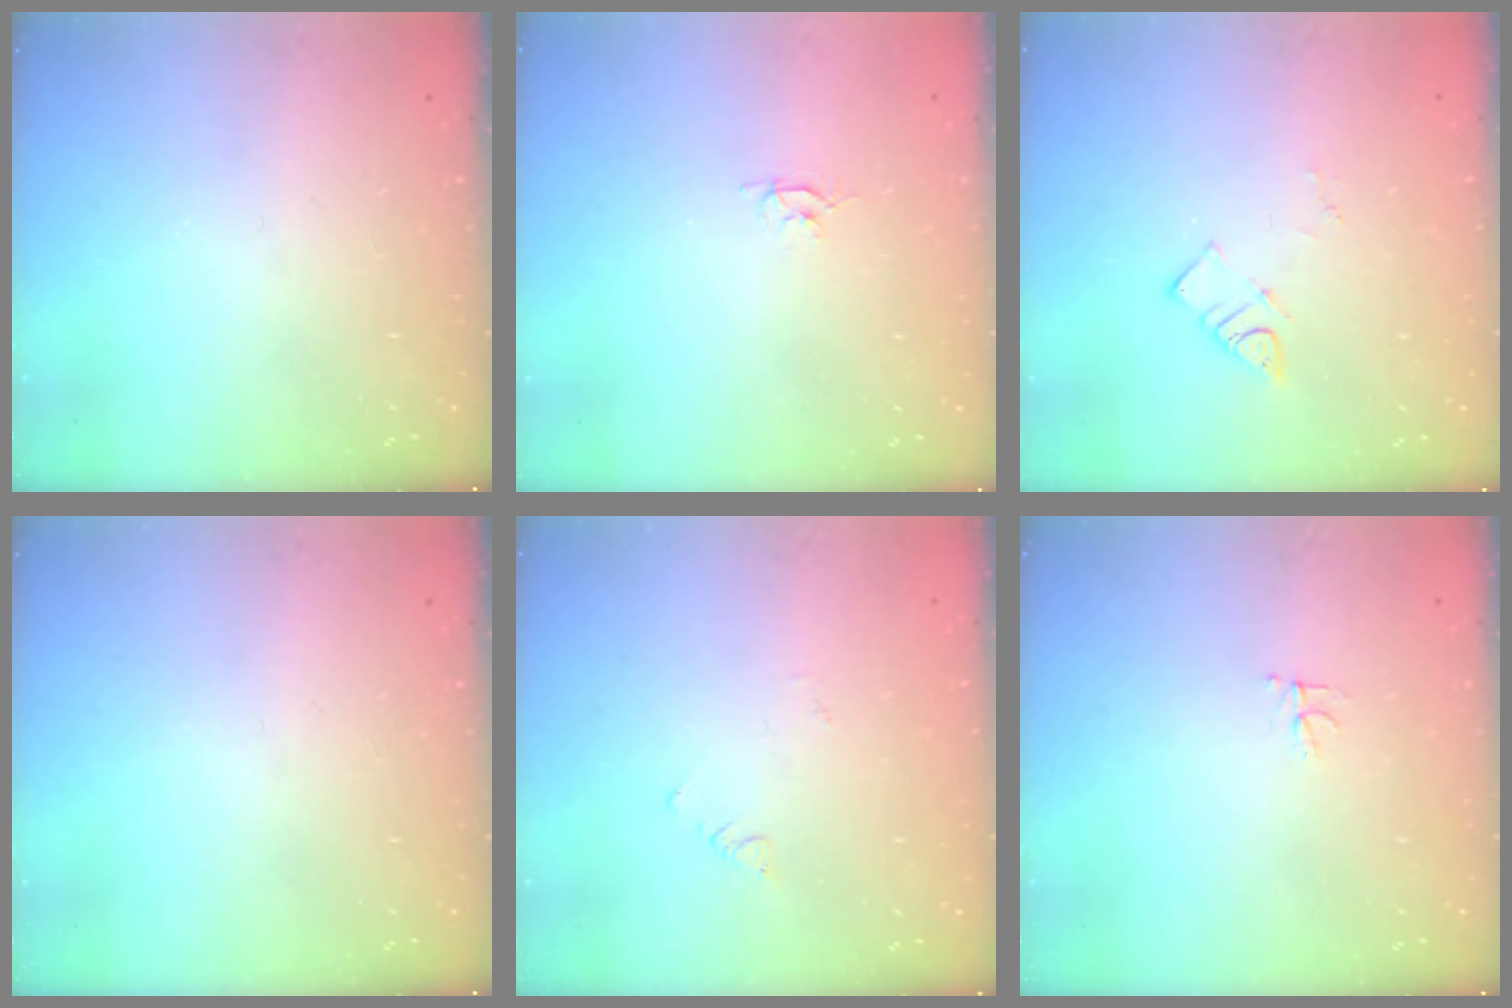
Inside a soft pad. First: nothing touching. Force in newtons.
{"total": 2.6, "press": 2.6, "slide": 0.3}
{"total": 3.2, "press": 3.2, "slide": 0.2}
{"total": 0.0}
{"total": 1.8, "press": 1.7, "slide": 0.4}
{"total": 2.8, "press": 2.8, "slide": 0.2}